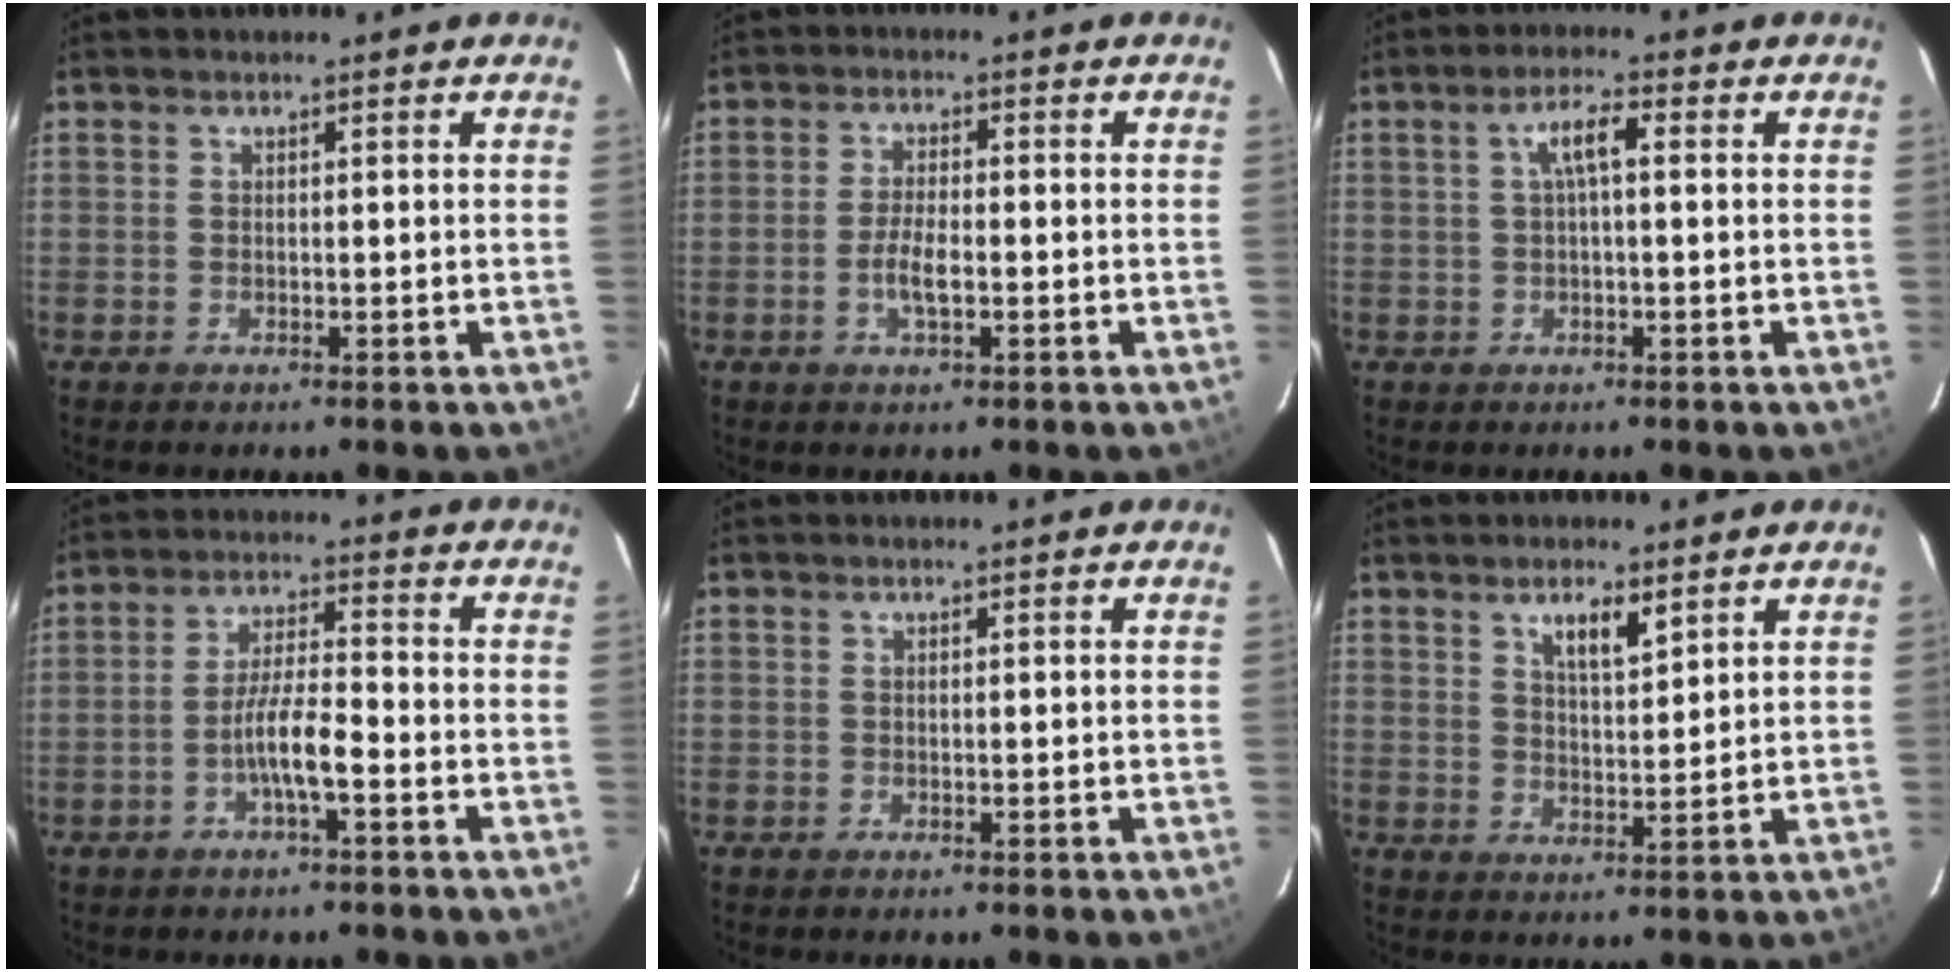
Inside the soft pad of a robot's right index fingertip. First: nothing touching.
{"total": 4.1, "force": [-1.3, 1.3, 3.7], "torque": [-0.075, -0.002, -0.025]}
{"total": 4.0, "force": [0.6, 0.9, 3.9], "torque": [-0.075, 0.012, 0.013]}
{"total": 6.1, "force": [-2.8, 0.7, 5.3], "torque": [-0.104, 0.003, -0.050]}
{"total": 0.0}
{"total": 4.8, "force": [3.0, 1.5, 3.5], "torque": [-0.059, 0.002, 0.054]}